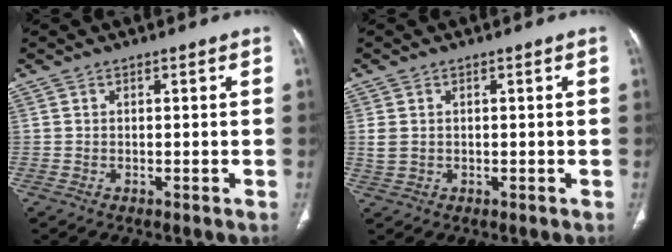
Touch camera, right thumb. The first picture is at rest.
{"total": 2.4, "force": [0.3, 1.8, 1.5], "torque": [-0.040, 0.004, 0.010]}